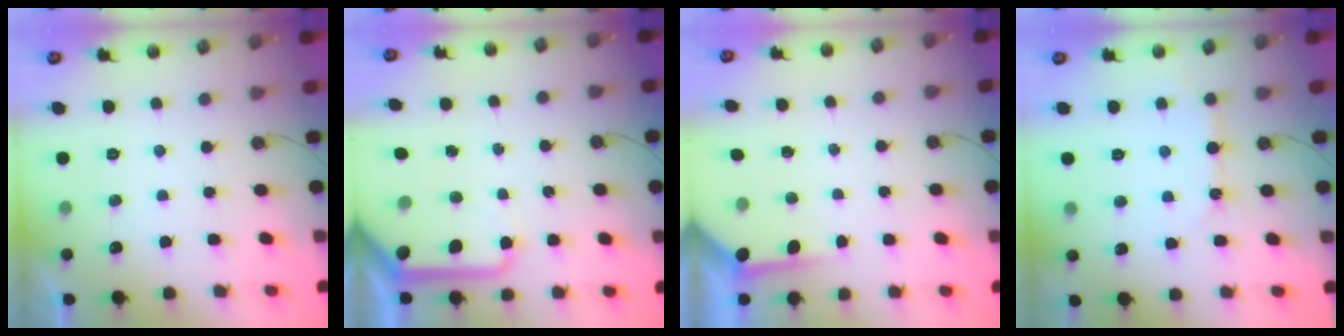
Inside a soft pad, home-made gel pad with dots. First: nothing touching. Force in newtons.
{"total": 12.6, "press": 12.5, "slide": 1.6}
{"total": 3.8, "press": 3.8, "slide": 0.2}
{"total": 7.4, "press": 7.4, "slide": 0.6}